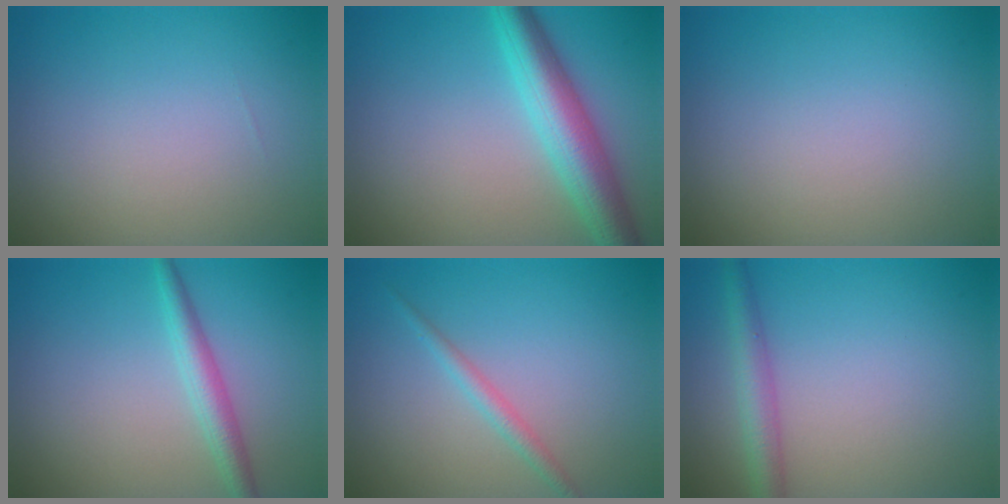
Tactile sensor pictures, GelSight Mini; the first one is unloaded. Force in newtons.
{"total": 6.2, "press": 6.2, "slide": 0.1}
{"total": 0.0}
{"total": 2.7, "press": 2.7, "slide": 0.1}
{"total": 1.6, "press": 1.6, "slide": 0.0}
{"total": 2.9, "press": 2.9, "slide": 0.1}